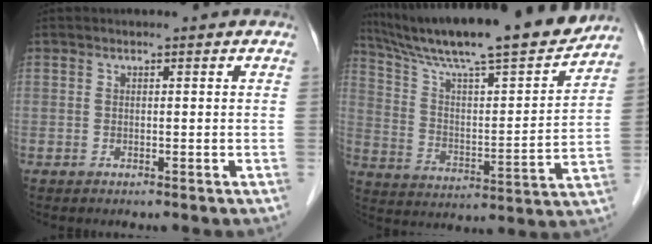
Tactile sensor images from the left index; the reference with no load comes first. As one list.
[{"total": 22.1, "force": [19.1, 1.2, 11.0], "torque": [-0.188, -0.013, 0.296]}]